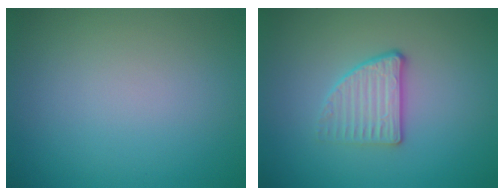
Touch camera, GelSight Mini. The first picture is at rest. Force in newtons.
{"total": 2.9, "press": 2.5, "slide": 1.4}